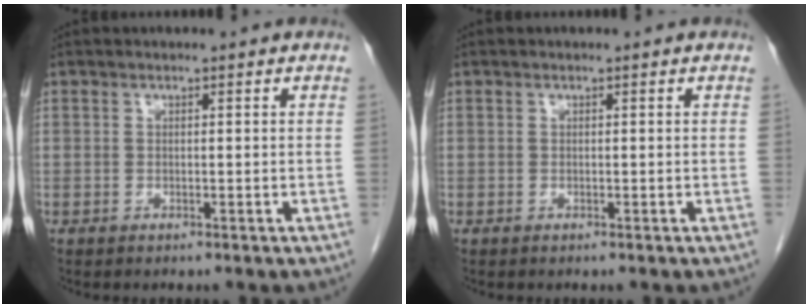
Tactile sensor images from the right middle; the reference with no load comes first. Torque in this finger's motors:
{"motor_torque": [0.13, 0.00, -0.03, -0.01]}